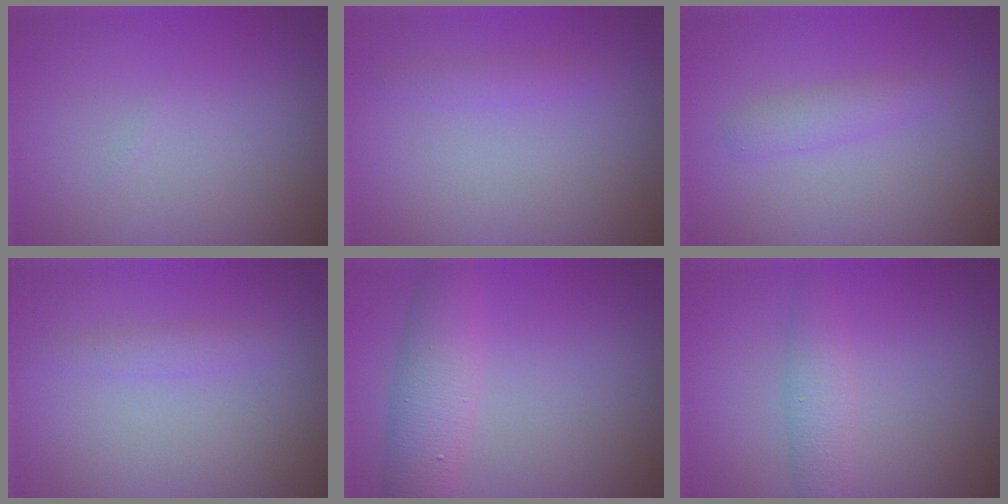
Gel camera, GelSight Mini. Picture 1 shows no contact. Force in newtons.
{"total": 1.1, "press": 1.1, "slide": 0.1}
{"total": 1.4, "press": 1.4, "slide": 0.1}
{"total": 1.1, "press": 1.1, "slide": 0.0}
{"total": 3.8, "press": 3.8, "slide": 0.1}
{"total": 2.0, "press": 2.0, "slide": 0.1}